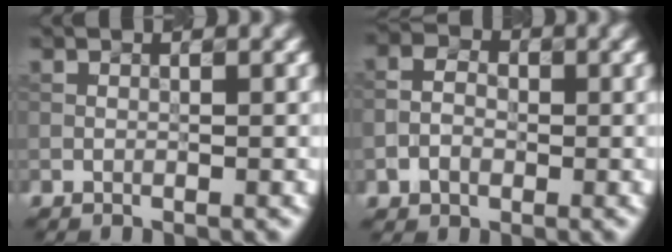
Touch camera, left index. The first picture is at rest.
{"total": 1.9, "force": [-0.7, 1.6, 0.8], "torque": [-0.026, 0.008, -0.009]}